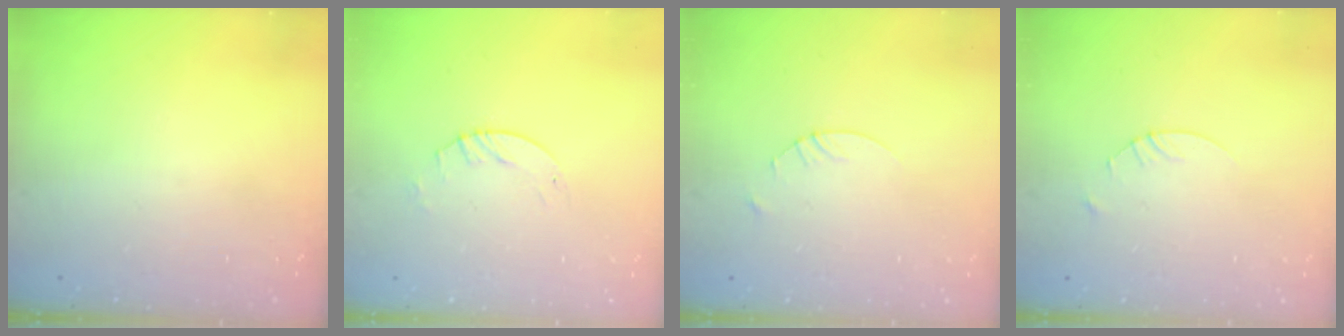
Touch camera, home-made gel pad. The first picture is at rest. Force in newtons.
{"total": 2.6, "press": 2.6, "slide": 0.3}
{"total": 1.4, "press": 1.4, "slide": 0.2}
{"total": 1.4, "press": 1.4, "slide": 0.2}